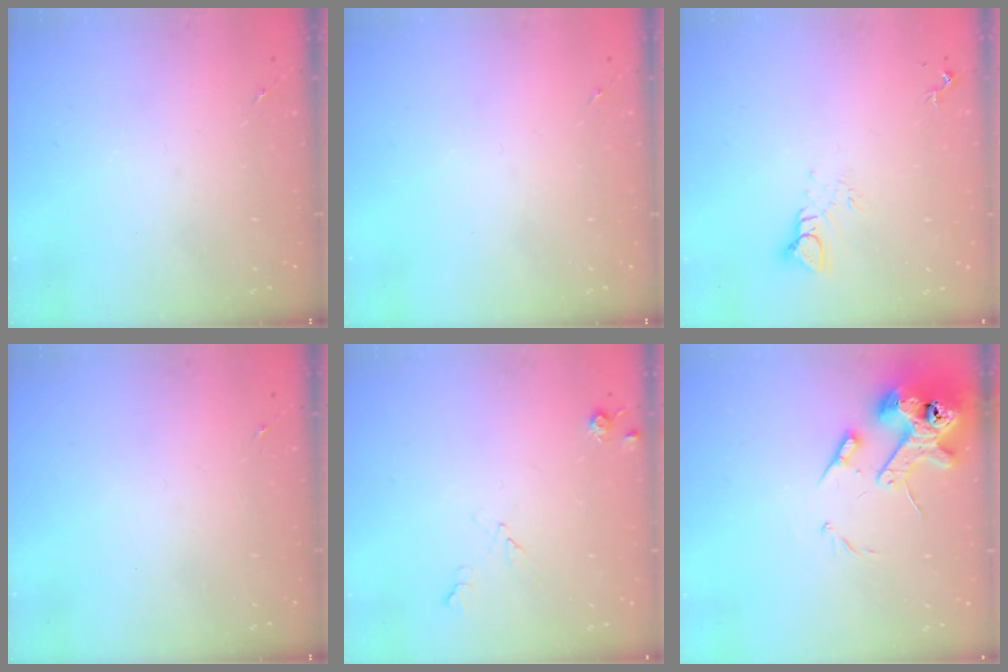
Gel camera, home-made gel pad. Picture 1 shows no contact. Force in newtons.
{"total": 0.0}
{"total": 5.6, "press": 5.6, "slide": 0.0}
{"total": 0.0}
{"total": 5.8, "press": 5.8, "slide": 0.8}
{"total": 14.4, "press": 14.2, "slide": 2.1}